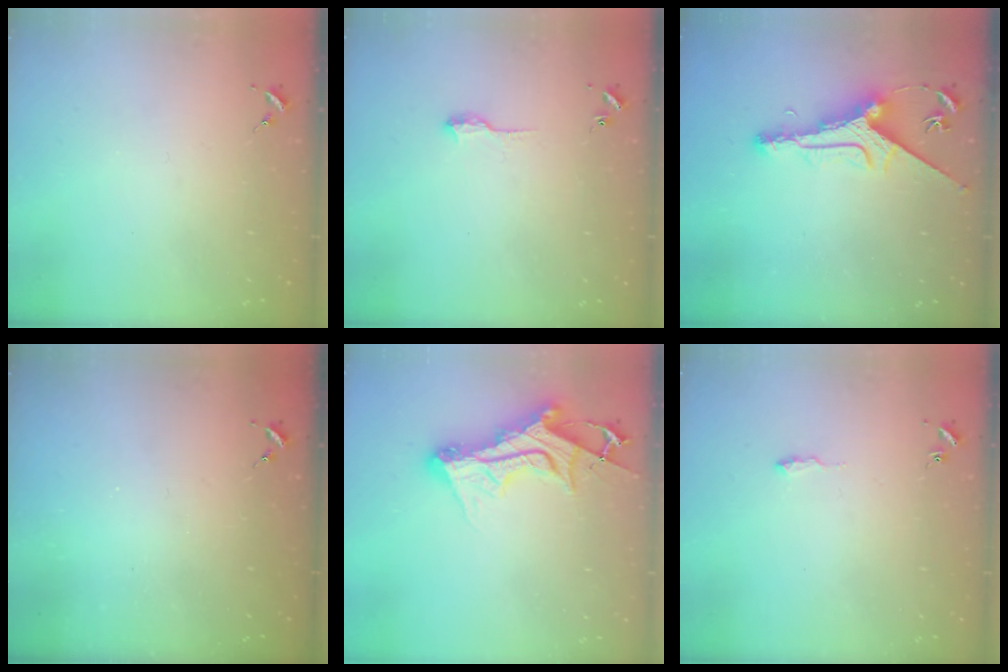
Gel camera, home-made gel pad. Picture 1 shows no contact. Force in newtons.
{"total": 5.9, "press": 5.8, "slide": 0.6}
{"total": 11.1, "press": 11.0, "slide": 1.0}
{"total": 0.0}
{"total": 13.9, "press": 13.9, "slide": 1.2}
{"total": 4.1, "press": 4.1, "slide": 0.6}